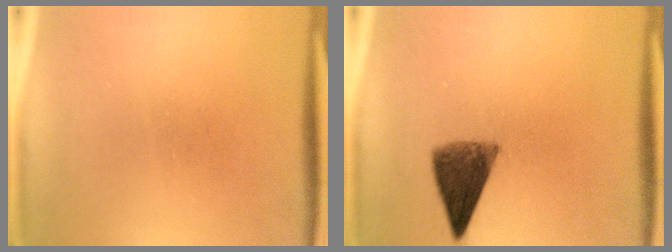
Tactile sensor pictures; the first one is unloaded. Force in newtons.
{"total": 6.8}